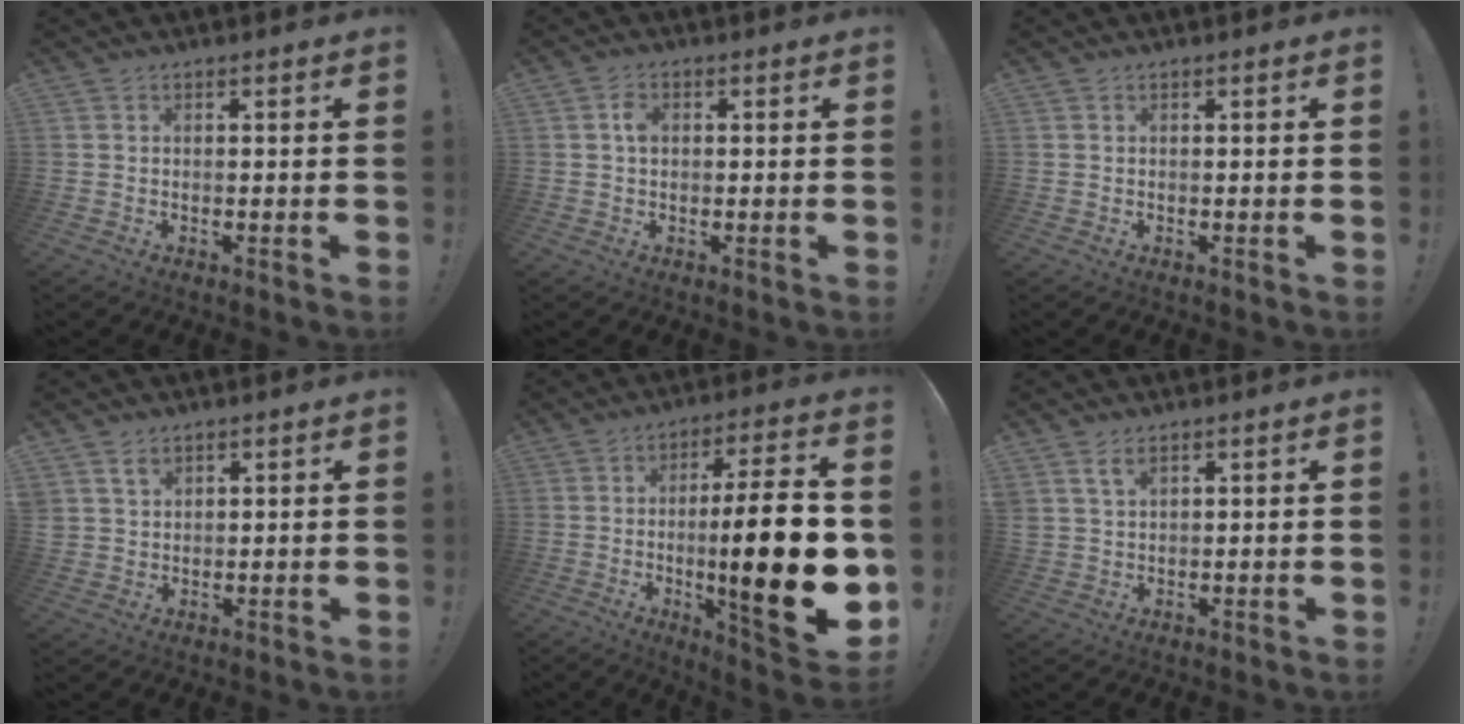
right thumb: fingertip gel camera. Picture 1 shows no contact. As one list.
[{"total": 3.0, "force": [0.4, 2.1, 2.2], "torque": [-0.028, 0.002, 0.004]}, {"total": 0.0}, {"total": 3.4, "force": [2.2, 2.3, 1.1], "torque": [-0.016, -0.009, 0.040]}, {"total": 24.6, "force": [-2.3, 4.1, 24.2], "torque": [-0.388, -0.005, -0.035]}, {"total": 3.5, "force": [2.2, 1.6, 2.2], "torque": [-0.034, -0.011, 0.040]}]